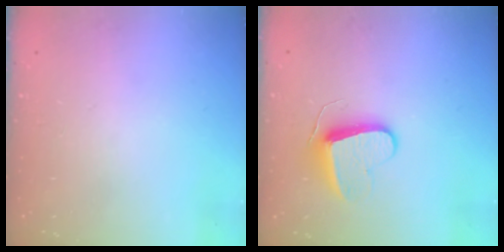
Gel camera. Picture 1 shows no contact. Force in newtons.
{"total": 8.5, "press": 8.5, "slide": 0.3}